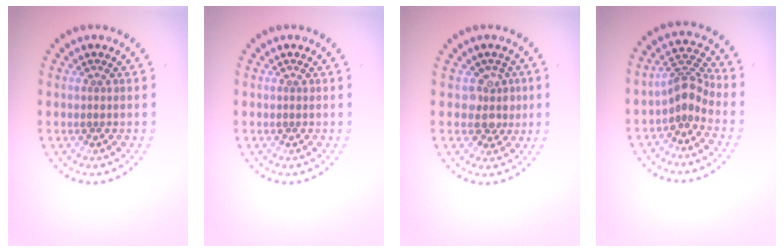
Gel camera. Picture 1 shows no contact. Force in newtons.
{"total": 0.0}
{"total": 2.6, "press": 2.2, "slide": 1.5}
{"total": 2.9, "press": 2.1, "slide": 2.0}